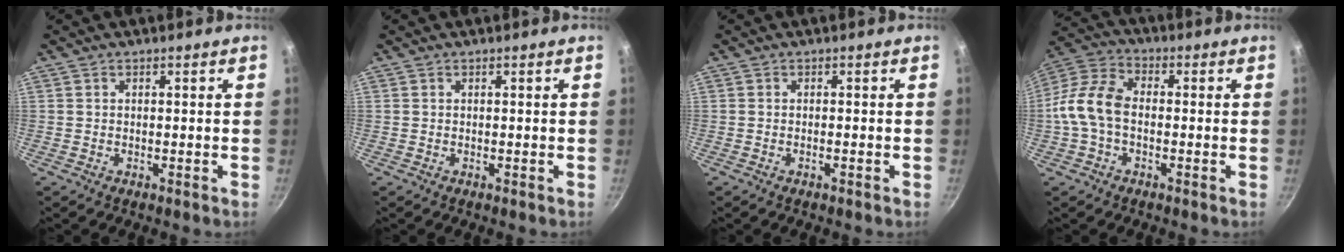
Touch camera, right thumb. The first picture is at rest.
{"total": 0.0}
{"total": 0.6, "force": [-0.4, 0.1, 0.5], "torque": [-0.014, 0.005, -0.010]}
{"total": 10.1, "force": [-1.4, 6.5, 7.6], "torque": [-0.145, 0.034, -0.046]}